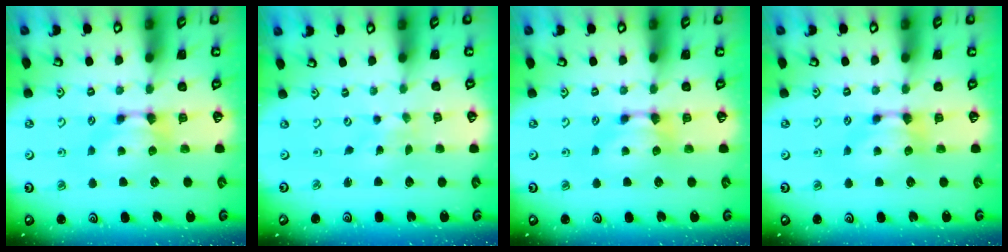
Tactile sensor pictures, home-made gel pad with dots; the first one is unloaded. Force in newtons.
{"total": 6.1, "press": 6.0, "slide": 0.4}
{"total": 0.0}
{"total": 0.0}